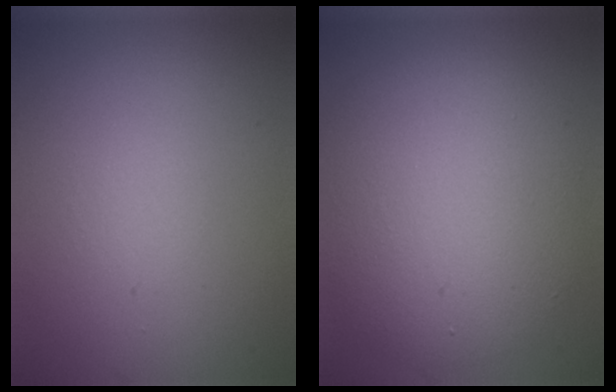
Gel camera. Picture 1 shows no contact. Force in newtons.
{"total": 7.6, "press": 7.6, "slide": 0.2}